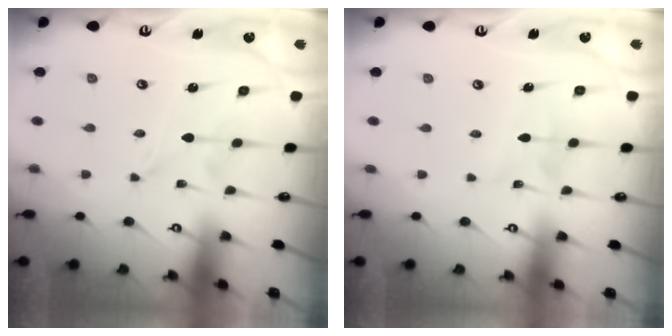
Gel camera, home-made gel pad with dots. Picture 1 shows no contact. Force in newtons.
{"total": 2.4, "press": 2.4, "slide": 0.3}